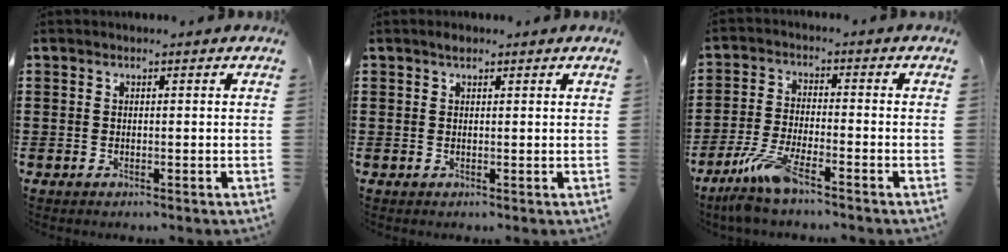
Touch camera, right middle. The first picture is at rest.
{"total": 1.0, "force": [0.7, 0.5, 0.4], "torque": [-0.002, 0.000, 0.010]}
{"total": 7.3, "force": [-5.3, 1.1, 4.9], "torque": [-0.116, -0.016, -0.102]}